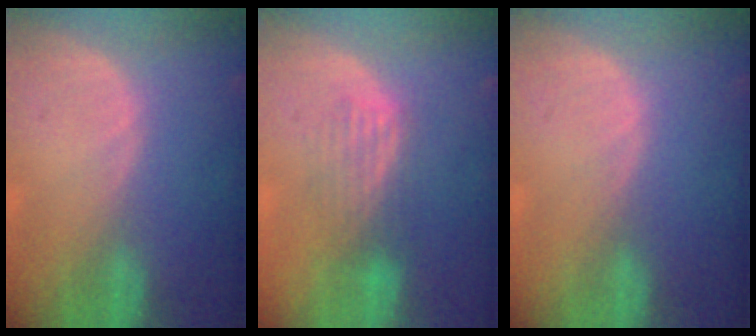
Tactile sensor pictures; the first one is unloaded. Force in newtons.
{"total": 4.3, "press": 4.3, "slide": 0.2}
{"total": 0.0}